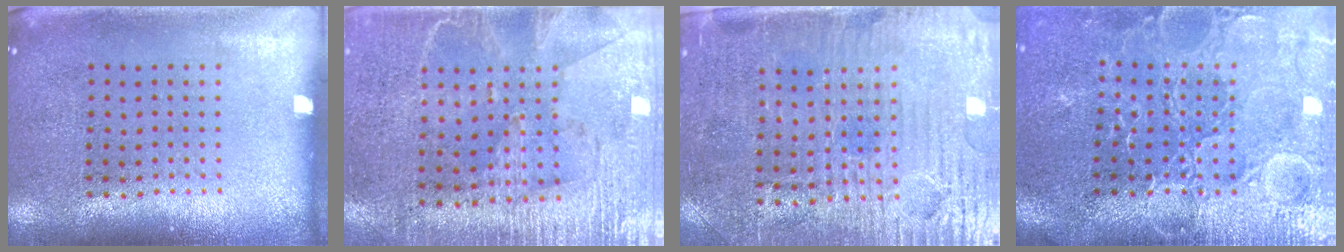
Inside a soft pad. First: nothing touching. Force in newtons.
{"total": 3.0, "press": 2.7, "slide": 1.3}
{"total": 3.9, "press": 3.5, "slide": 1.5}
{"total": 3.6, "press": 3.5, "slide": 0.8}